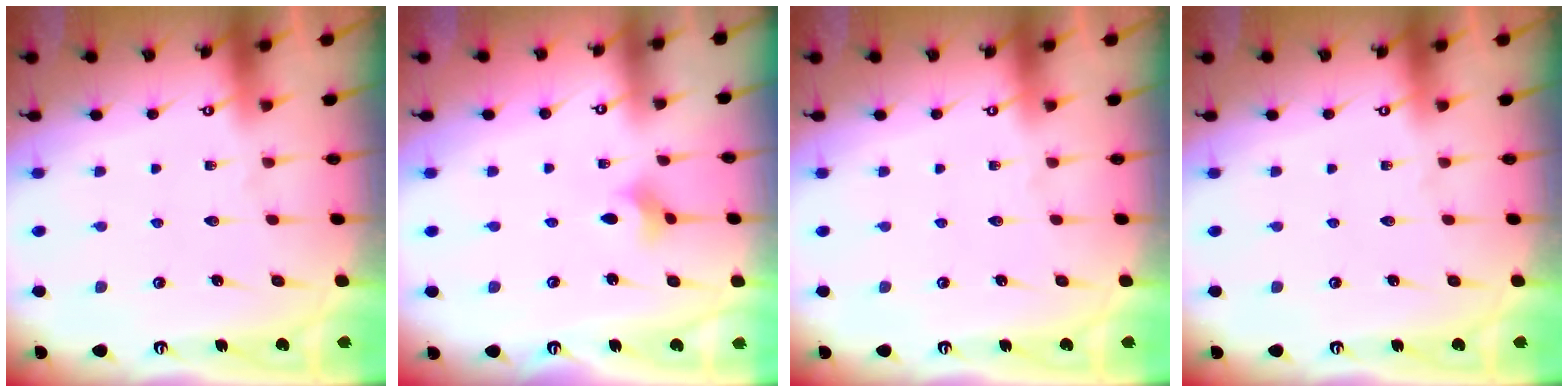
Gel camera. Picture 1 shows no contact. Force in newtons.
{"total": 2.1, "press": 2.0, "slide": 0.5}
{"total": 0.0}
{"total": 0.0}